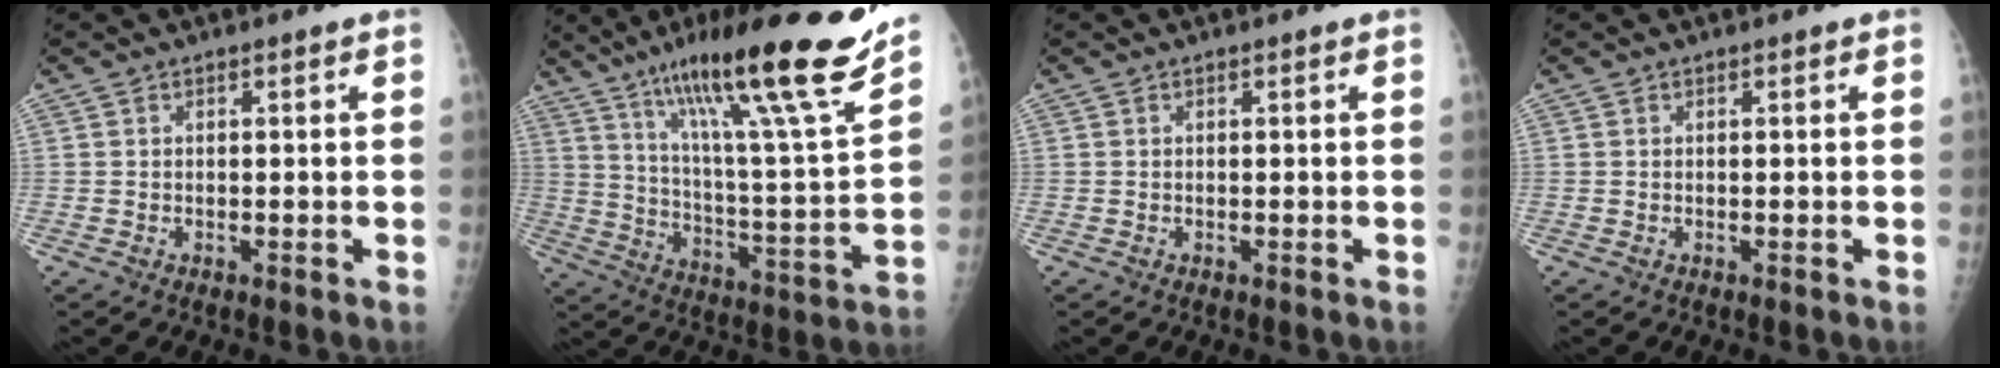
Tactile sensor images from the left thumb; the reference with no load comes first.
{"total": 26.0, "force": [18.2, 2.1, 18.4], "torque": [-0.273, -0.073, 0.293]}
{"total": 0.0}
{"total": 0.0}